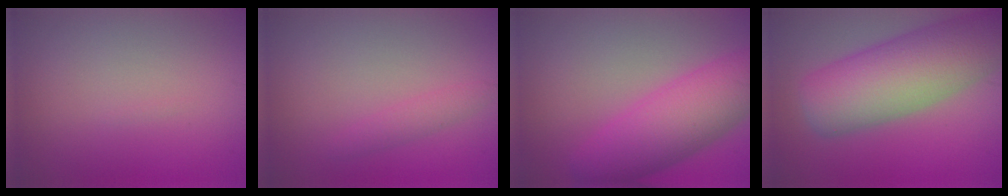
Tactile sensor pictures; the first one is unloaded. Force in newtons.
{"total": 1.3, "press": 1.3, "slide": 0.1}
{"total": 7.6, "press": 7.6, "slide": 0.2}
{"total": 10.6, "press": 10.6, "slide": 0.6}